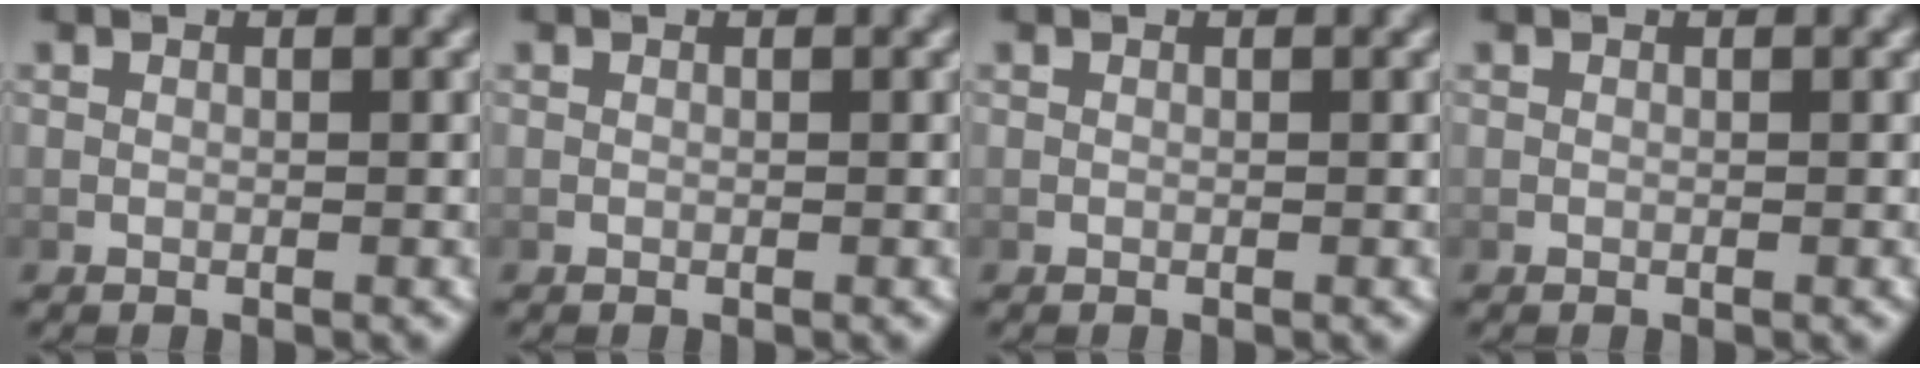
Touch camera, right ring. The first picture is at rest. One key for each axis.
{"total": 0.0}
{"total": 0.0}
{"total": 0.0}